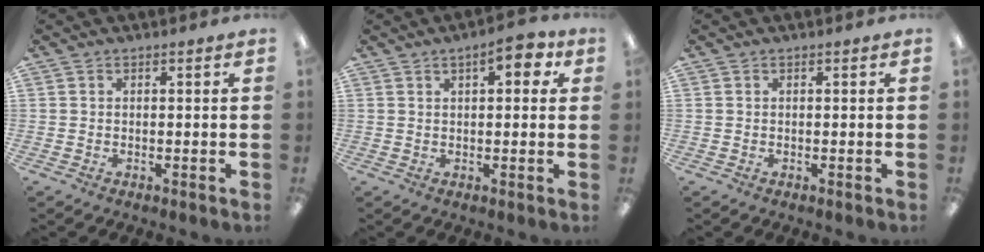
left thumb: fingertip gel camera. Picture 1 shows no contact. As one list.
[{"total": 6.4, "force": [2.9, 2.6, 5.1], "torque": [-0.062, -0.008, 0.042]}, {"total": 0.0}]